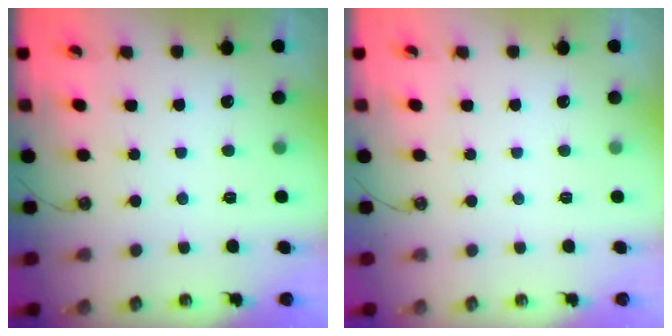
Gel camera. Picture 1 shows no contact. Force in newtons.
{"total": 0.0}